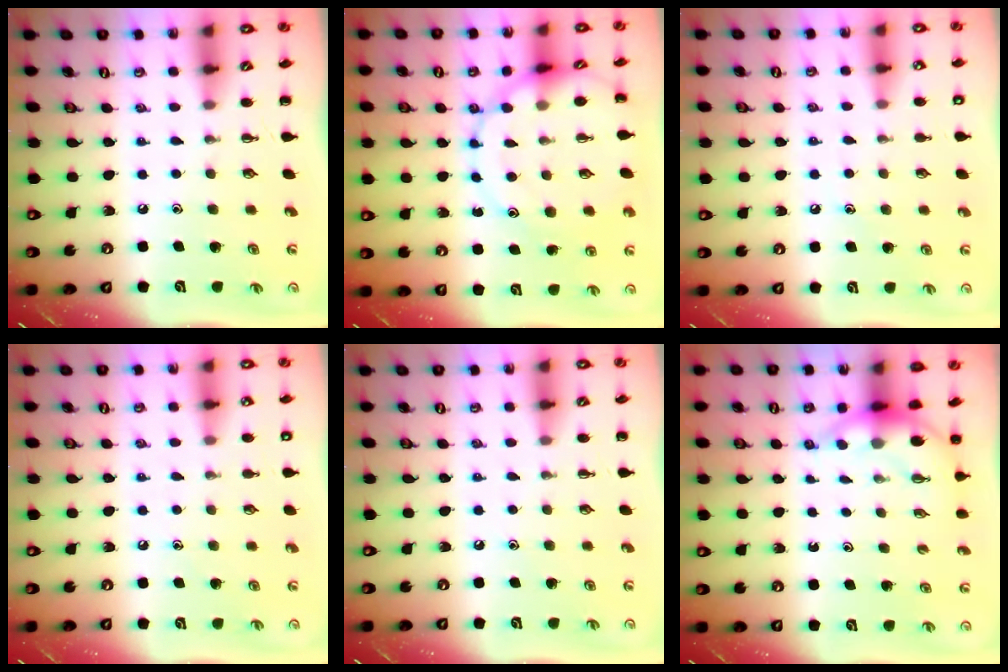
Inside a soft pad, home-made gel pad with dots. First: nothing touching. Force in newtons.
{"total": 13.2, "press": 13.2, "slide": 0.8}
{"total": 6.6, "press": 6.5, "slide": 1.2}
{"total": 6.2, "press": 6.0, "slide": 1.7}
{"total": 4.7, "press": 4.5, "slide": 1.6}
{"total": 5.3, "press": 5.1, "slide": 1.2}